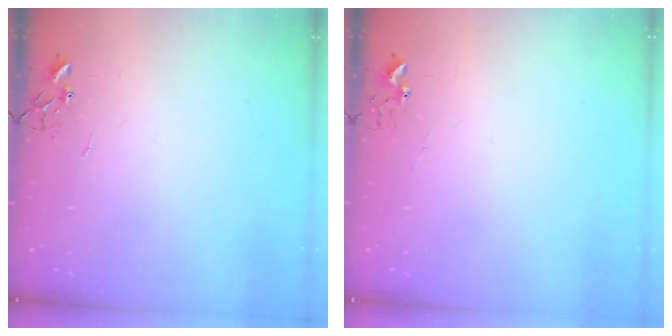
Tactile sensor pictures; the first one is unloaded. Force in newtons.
{"total": 3.4, "press": 3.4, "slide": 0.5}